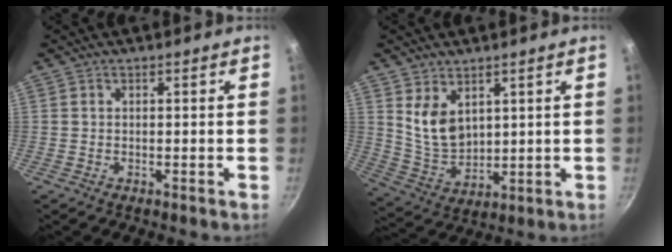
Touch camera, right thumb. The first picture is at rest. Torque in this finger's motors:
{"motor_torque": [-0.30, 0.56, 0.60, -0.35, 0.14]}